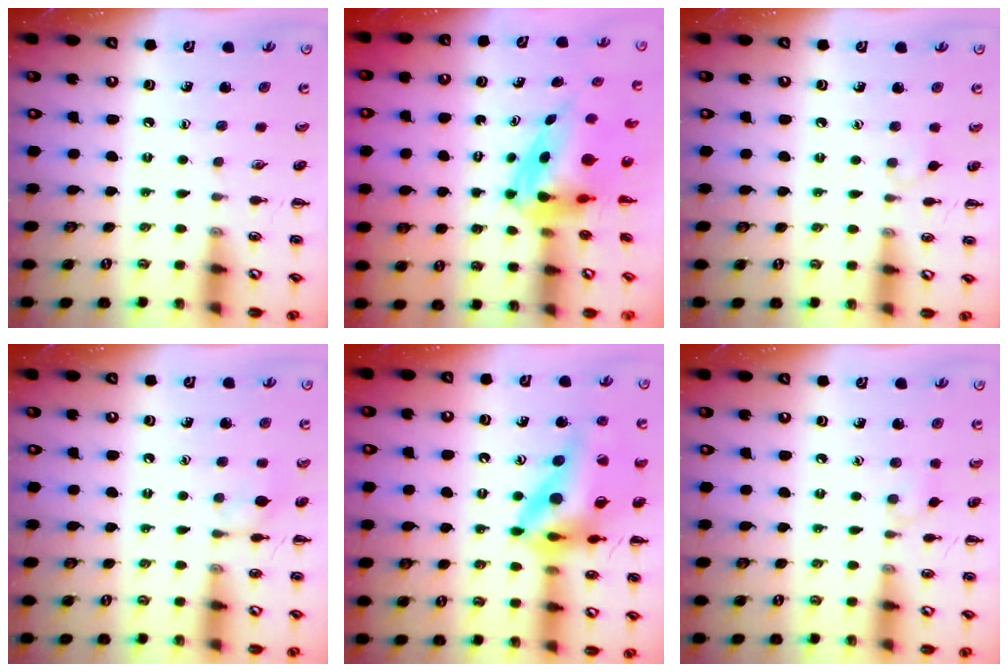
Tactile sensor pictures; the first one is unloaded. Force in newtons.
{"total": 5.8, "press": 5.6, "slide": 1.7}
{"total": 3.5, "press": 3.2, "slide": 1.2}
{"total": 5.0, "press": 5.0, "slide": 0.5}
{"total": 19.1, "press": 18.3, "slide": 5.2}
{"total": 3.4, "press": 3.1, "slide": 1.2}